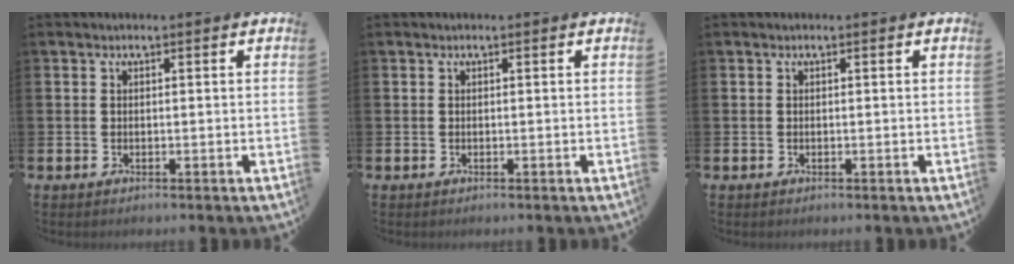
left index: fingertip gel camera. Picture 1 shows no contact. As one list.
[{"total": 0.0}, {"total": 0.0}]